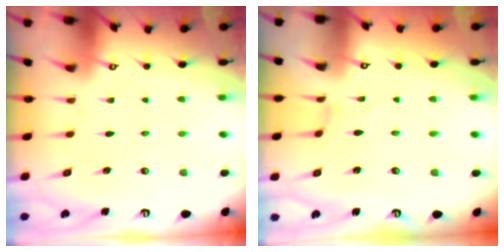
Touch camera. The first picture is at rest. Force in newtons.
{"total": 0.0}